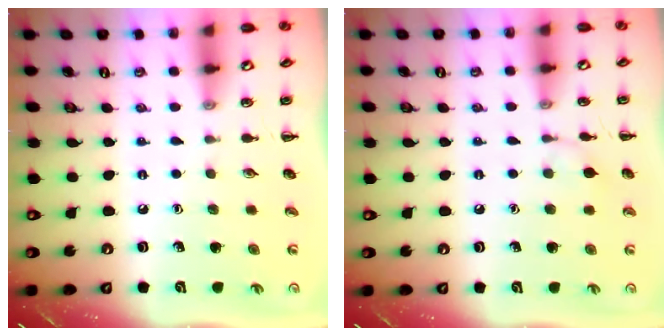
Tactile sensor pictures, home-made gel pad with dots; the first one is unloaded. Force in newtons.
{"total": 5.2, "press": 4.8, "slide": 2.0}